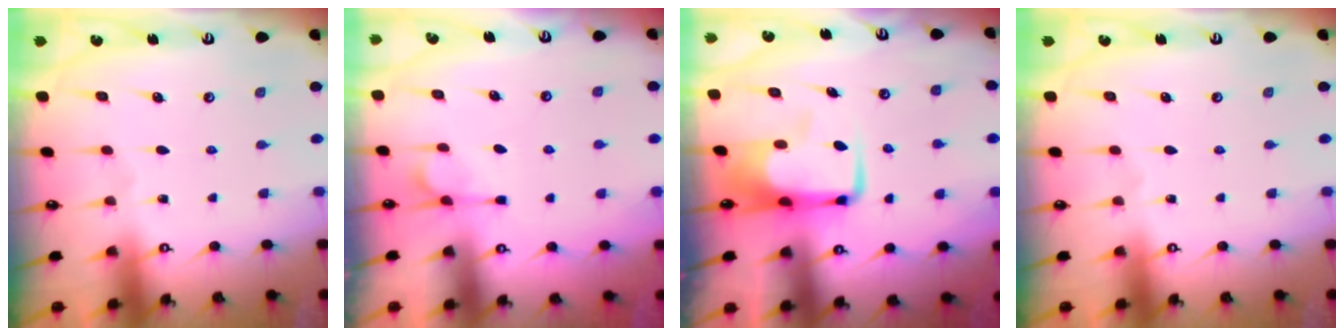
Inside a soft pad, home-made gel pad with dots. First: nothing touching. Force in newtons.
{"total": 3.2, "press": 3.0, "slide": 1.3}
{"total": 7.1, "press": 7.0, "slide": 1.4}
{"total": 0.0}